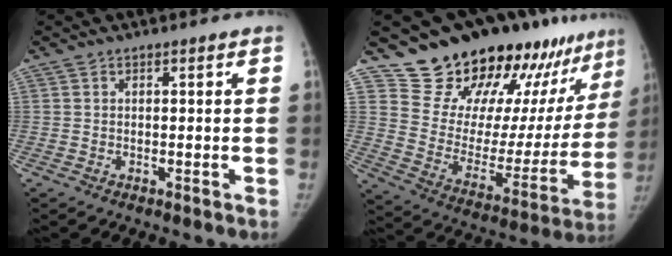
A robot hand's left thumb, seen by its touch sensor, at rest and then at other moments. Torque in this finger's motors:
{"motor_torque": [0.70, 0.83, 0.67, -2.09, 0.06]}